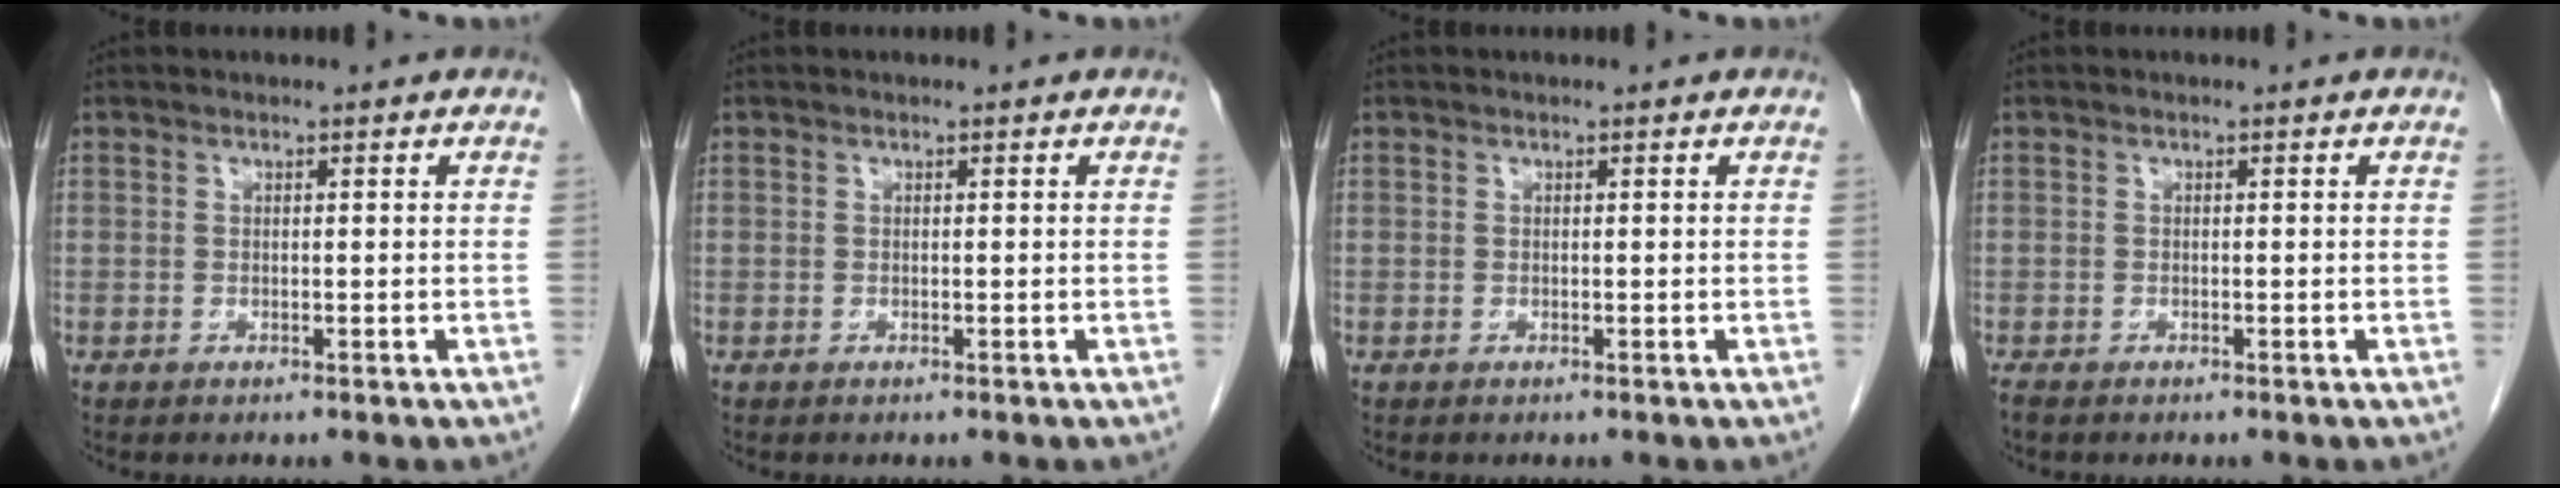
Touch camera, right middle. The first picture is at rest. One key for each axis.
{"total": 0.0}
{"total": 0.0}
{"total": 1.1, "fx": -0.9, "fy": 0.4, "fz": 0.5, "tx": -0.015, "ty": -0.004, "tz": -0.014}